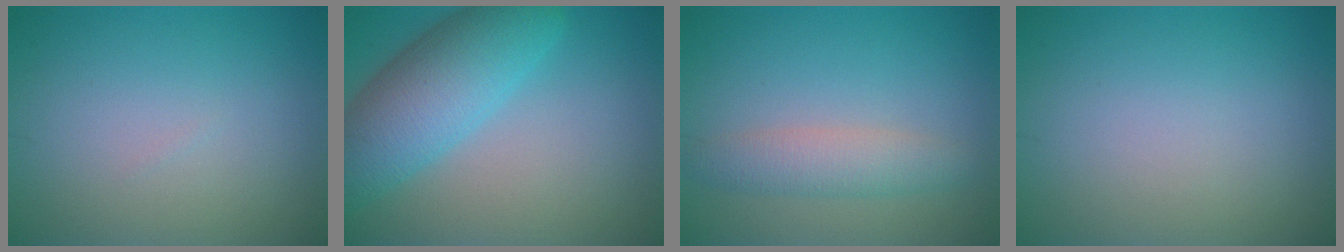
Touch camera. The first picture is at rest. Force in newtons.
{"total": 7.8, "press": 7.8, "slide": 0.2}
{"total": 3.0, "press": 3.0, "slide": 0.0}
{"total": 0.0}